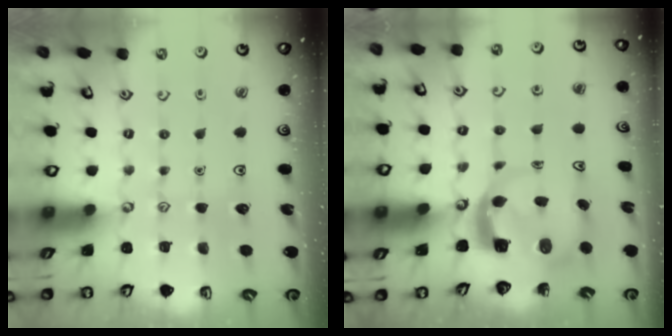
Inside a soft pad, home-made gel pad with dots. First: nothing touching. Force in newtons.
{"total": 6.2, "press": 6.2, "slide": 0.6}